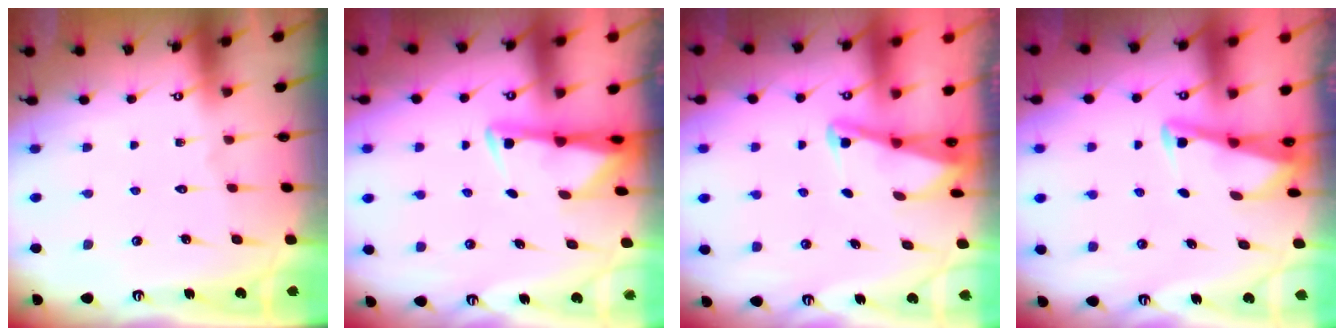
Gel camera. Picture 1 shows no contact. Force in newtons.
{"total": 3.0, "press": 2.9, "slide": 0.6}
{"total": 2.0, "press": 2.0, "slide": 0.3}
{"total": 3.0, "press": 2.9, "slide": 0.4}